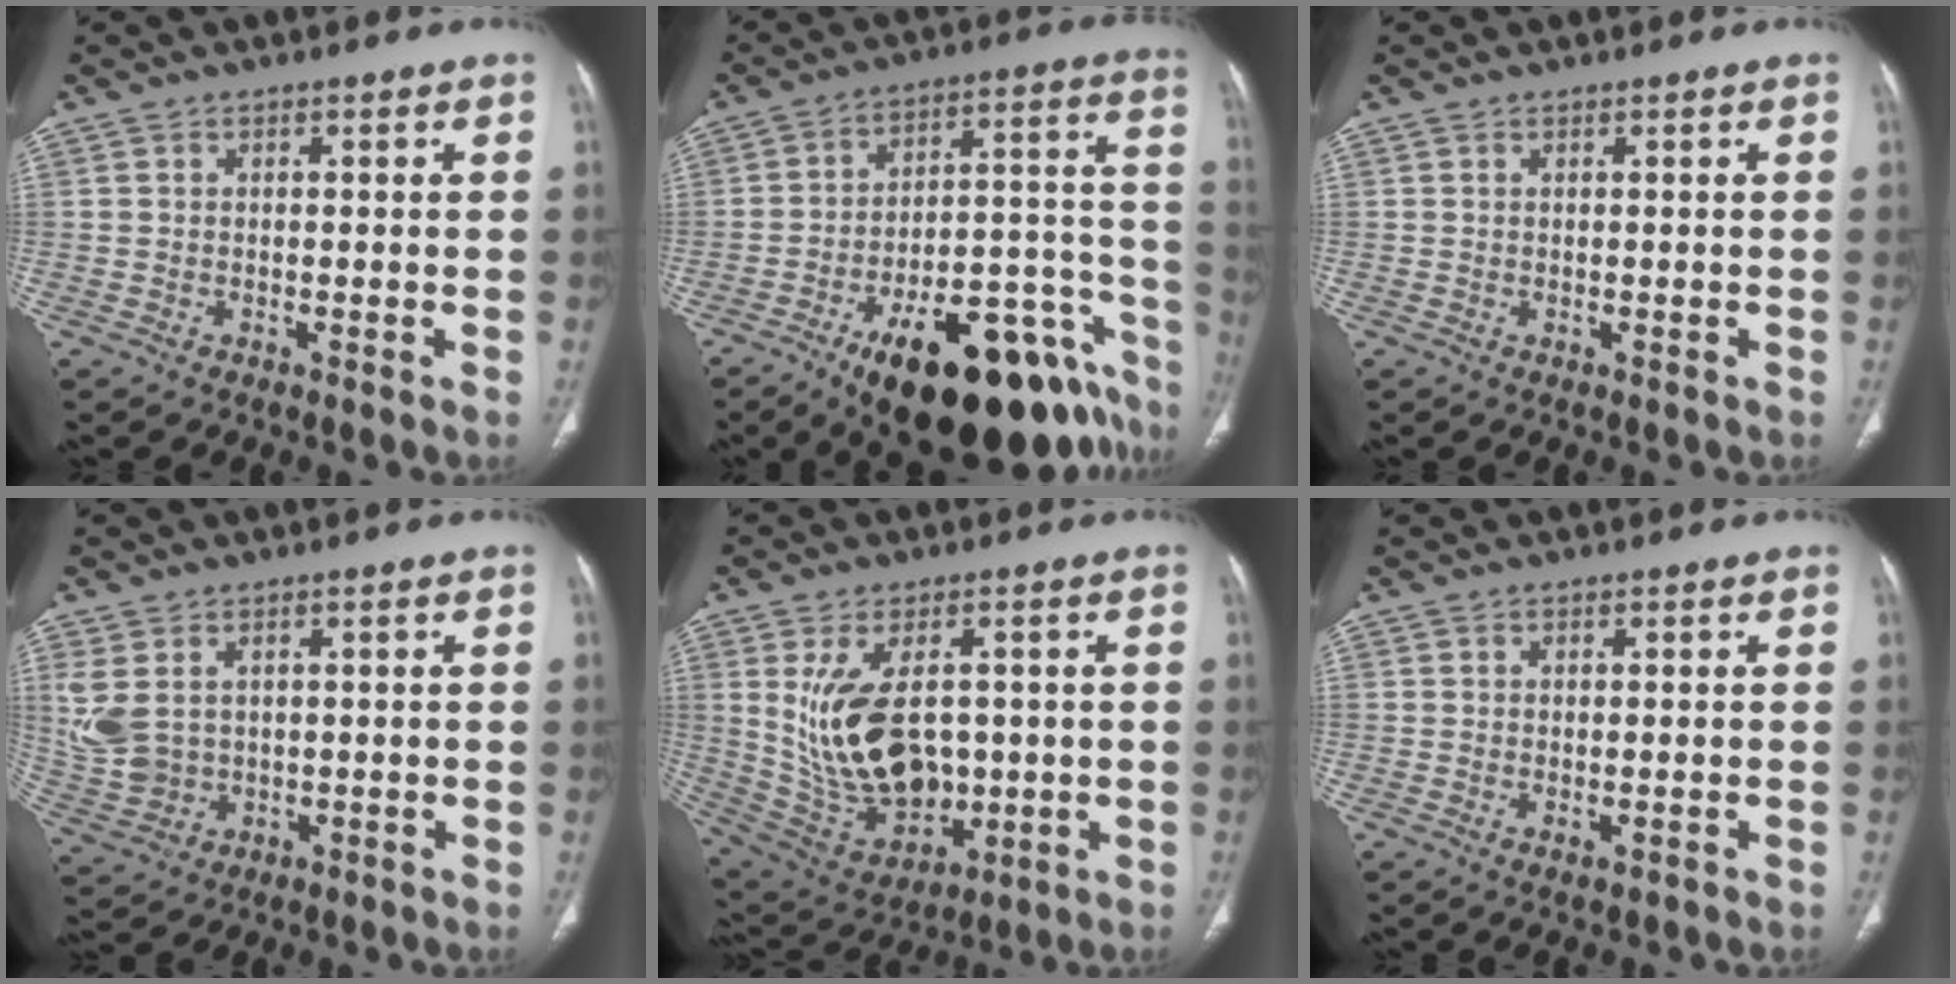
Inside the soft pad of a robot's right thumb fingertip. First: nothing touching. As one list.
[{"total": 29.1, "force": [-17.4, 11.6, 20.2], "torque": [-0.181, 0.091, -0.245]}, {"total": 0.0}, {"total": 7.9, "force": [2.0, 5.6, 5.1], "torque": [-0.118, -0.004, 0.059]}, {"total": 16.7, "force": [1.3, 10.3, 13.1], "torque": [-0.217, -0.009, 0.056]}, {"total": 0.9, "force": [-0.1, 0.4, 0.8], "torque": [-0.016, -0.005, 0.002]}]